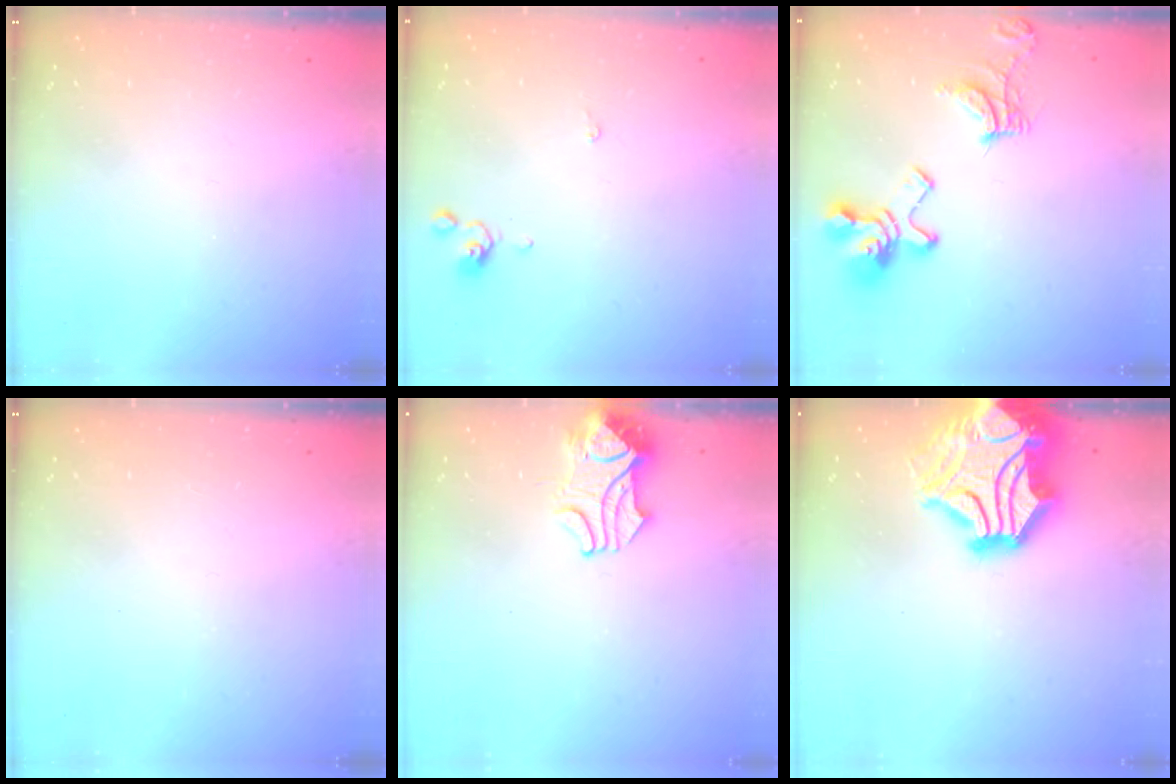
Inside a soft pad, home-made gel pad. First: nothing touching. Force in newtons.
{"total": 0.0}
{"total": 12.4, "press": 12.2, "slide": 2.1}
{"total": 0.0}
{"total": 2.4, "press": 2.3, "slide": 0.6}
{"total": 14.1, "press": 13.9, "slide": 2.4}